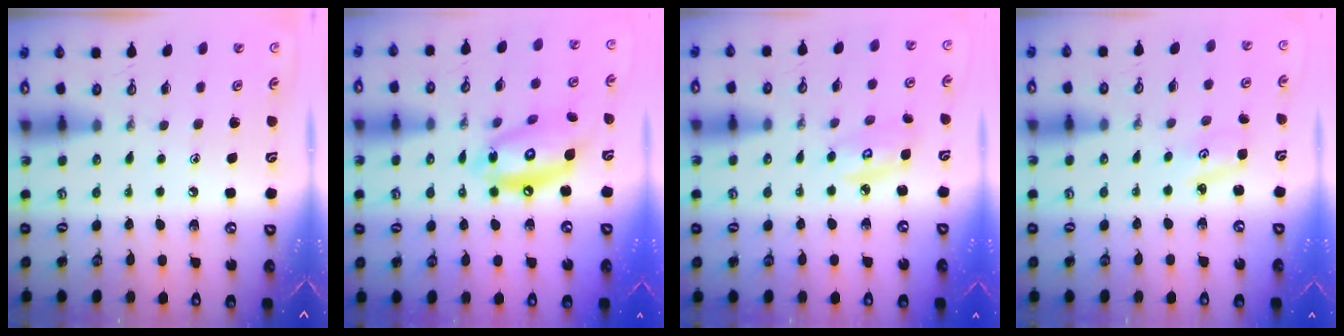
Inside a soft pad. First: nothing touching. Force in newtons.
{"total": 14.5, "press": 14.4, "slide": 1.3}
{"total": 4.8, "press": 4.7, "slide": 0.2}
{"total": 2.9, "press": 2.9, "slide": 0.3}